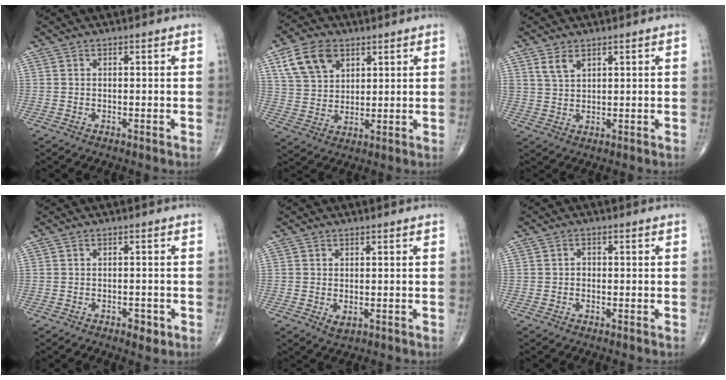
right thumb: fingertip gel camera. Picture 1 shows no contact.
{"total": 10.4, "force": [5.1, 6.9, 5.8], "torque": [-0.090, -0.012, 0.101]}
{"total": 3.4, "force": [2.2, 1.7, 2.0], "torque": [-0.032, -0.009, 0.048]}
{"total": 2.3, "force": [-1.2, 1.3, 1.6], "torque": [-0.017, 0.004, -0.013]}
{"total": 1.9, "force": [-0.3, 1.2, 1.5], "torque": [-0.027, -0.005, -0.001]}
{"total": 1.2, "force": [-0.2, 1.0, 0.7], "torque": [-0.002, 0.005, -0.007]}